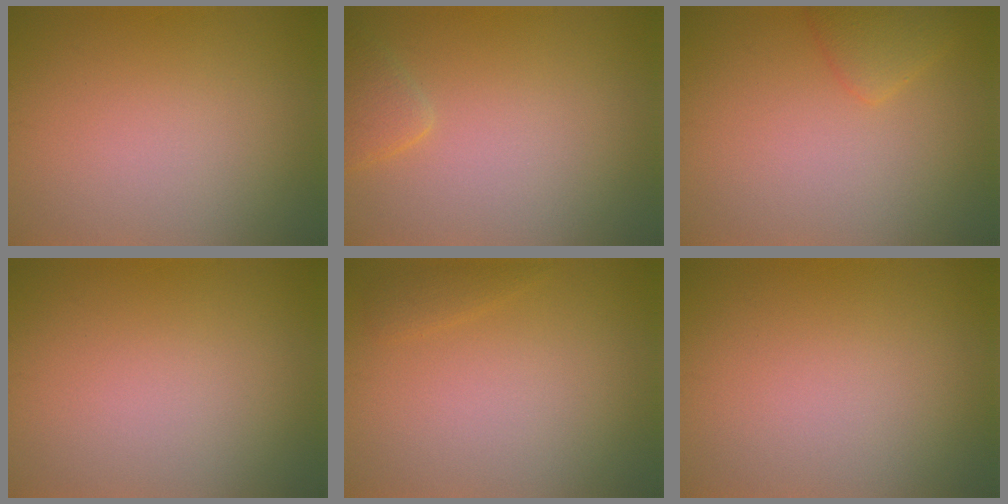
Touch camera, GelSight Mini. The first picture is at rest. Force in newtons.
{"total": 1.6, "press": 1.6, "slide": 0.1}
{"total": 2.0, "press": 2.0, "slide": 0.1}
{"total": 0.0}
{"total": 0.9, "press": 0.9, "slide": 0.1}
{"total": 0.0}